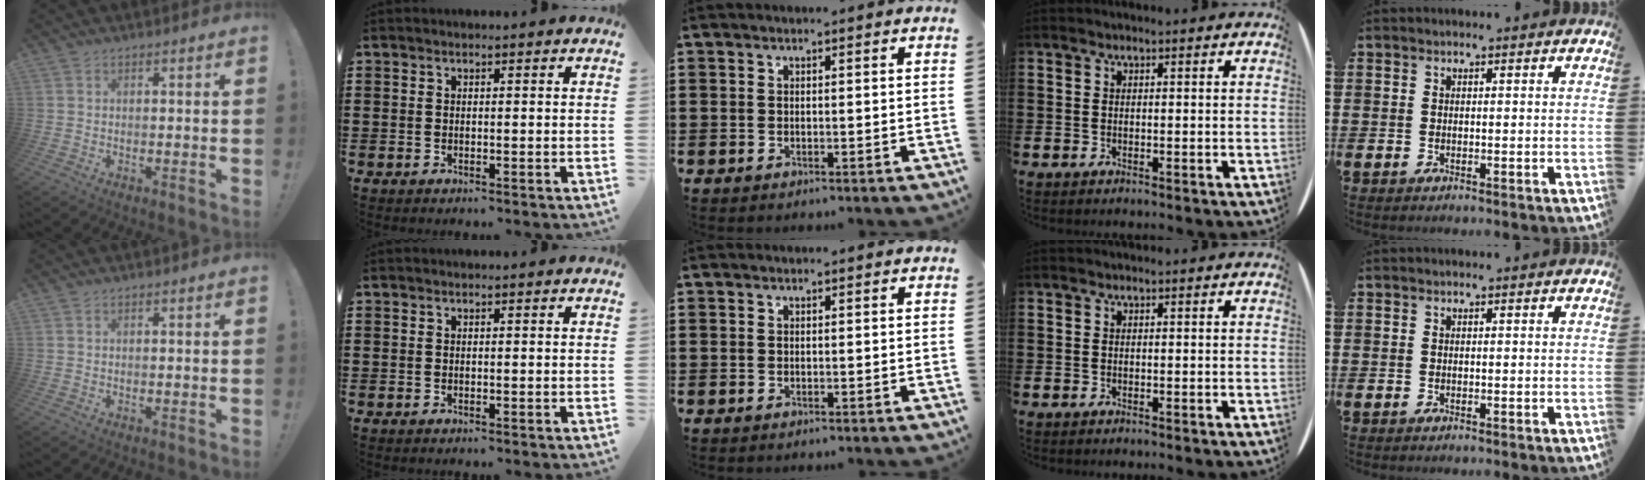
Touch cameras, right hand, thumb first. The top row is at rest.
{}